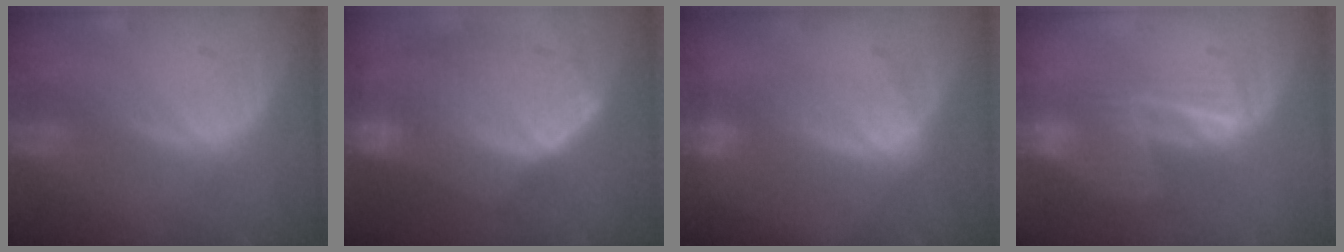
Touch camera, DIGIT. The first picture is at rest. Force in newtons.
{"total": 10.8, "press": 9.4, "slide": 5.3}
{"total": 7.1, "press": 6.1, "slide": 3.7}
{"total": 6.9, "press": 6.0, "slide": 3.5}